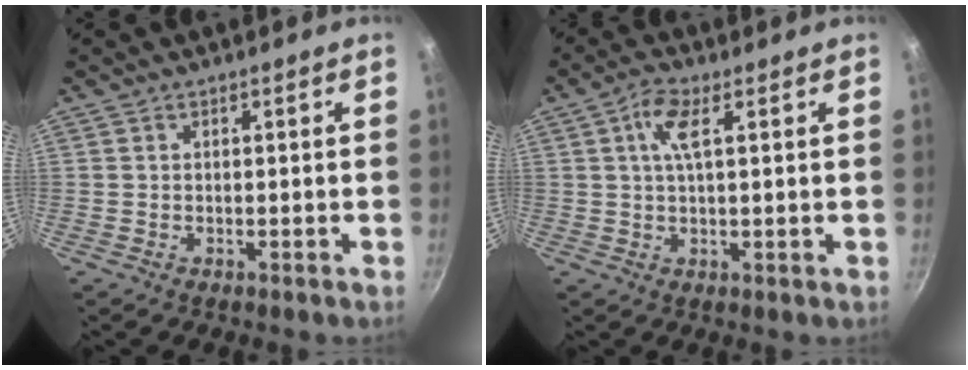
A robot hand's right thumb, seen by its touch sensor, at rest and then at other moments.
{"total": 5.2, "force": [1.7, 1.6, 4.7], "torque": [-0.096, 0.006, 0.030]}